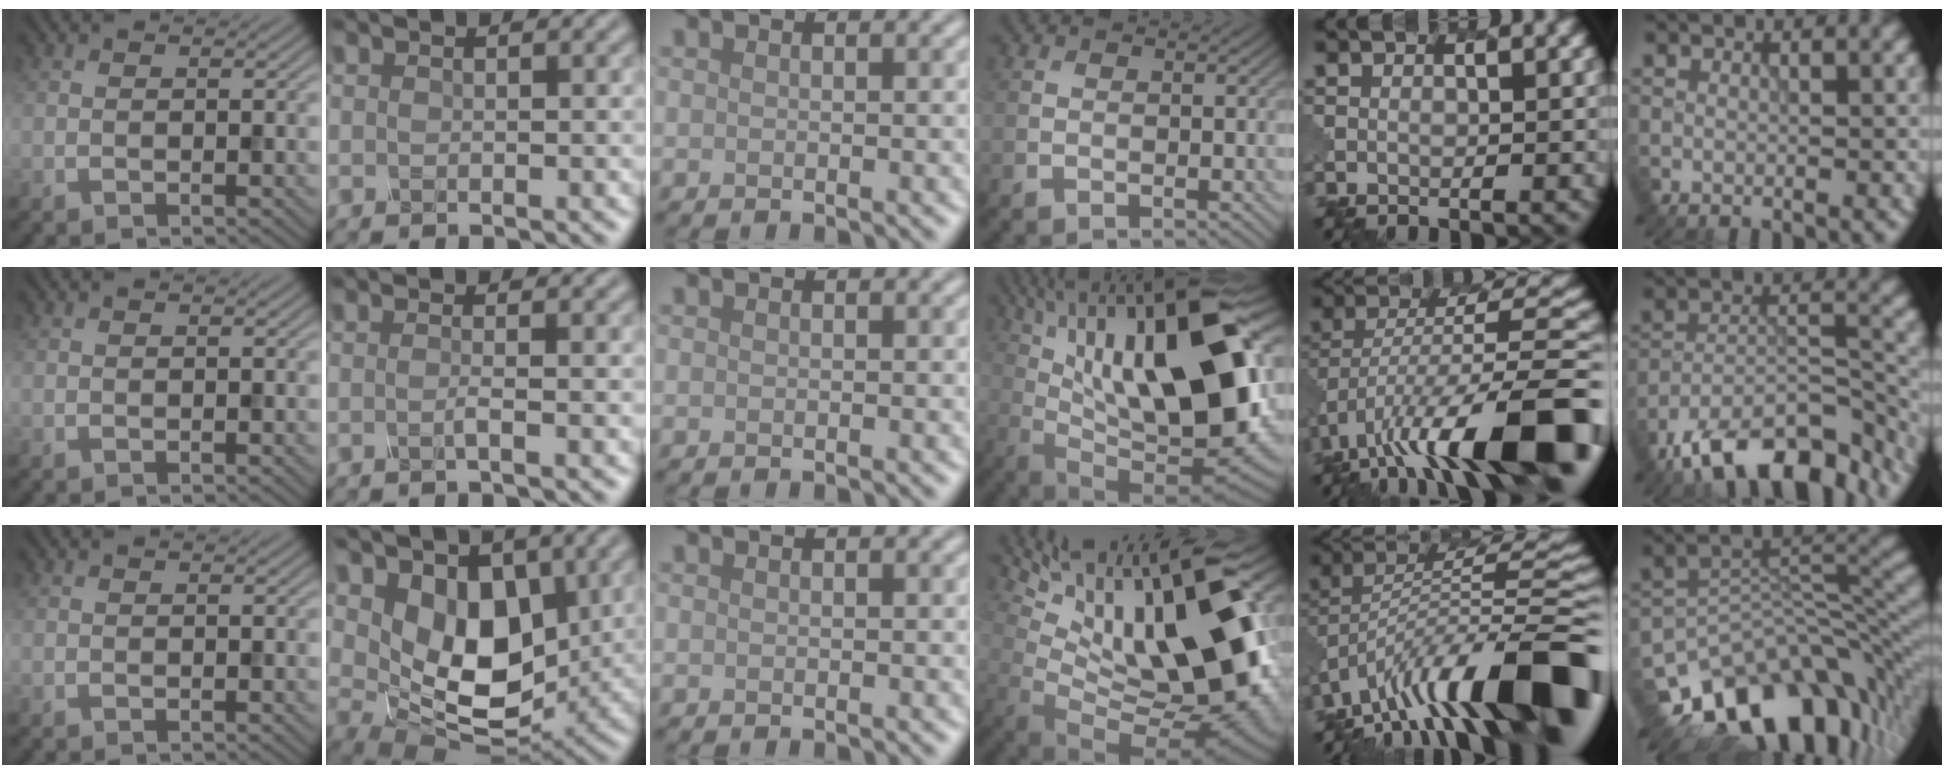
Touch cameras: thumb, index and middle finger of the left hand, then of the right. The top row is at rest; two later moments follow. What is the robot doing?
{"motion": "twist", "object": "rubiks cube"}